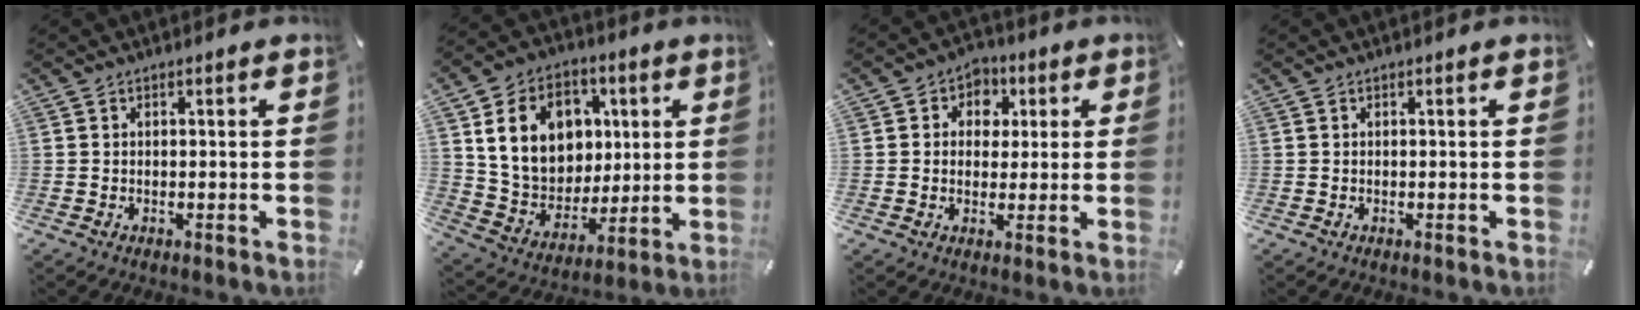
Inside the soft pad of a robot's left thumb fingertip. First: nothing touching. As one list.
[{"total": 17.0, "force": [4.7, 14.1, 8.2], "torque": [-0.141, -0.002, 0.097]}, {"total": 5.8, "force": [0.3, 5.4, 2.2], "torque": [-0.033, 0.003, -0.002]}, {"total": 0.0}]